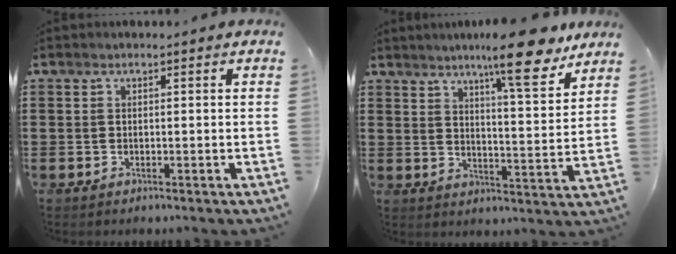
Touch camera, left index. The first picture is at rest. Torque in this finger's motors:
{"motor_torque": [1.08, -1.06, 0.75, 0.18]}